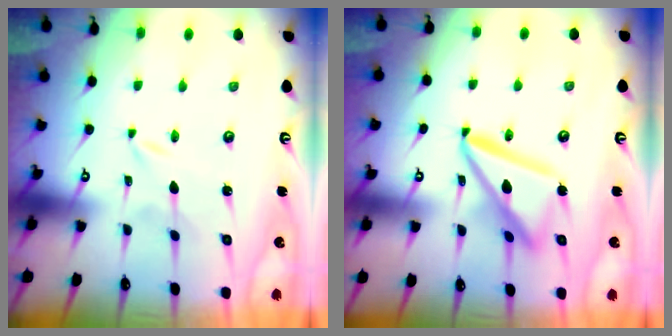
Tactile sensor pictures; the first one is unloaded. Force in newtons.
{"total": 14.6, "press": 14.6, "slide": 1.4}